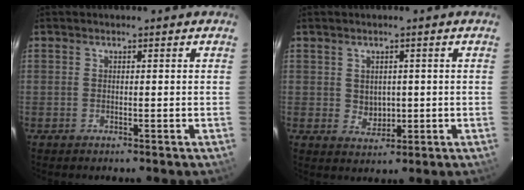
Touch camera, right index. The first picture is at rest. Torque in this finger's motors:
{"motor_torque": [0.07, 0.07, 0.04, 0.00]}